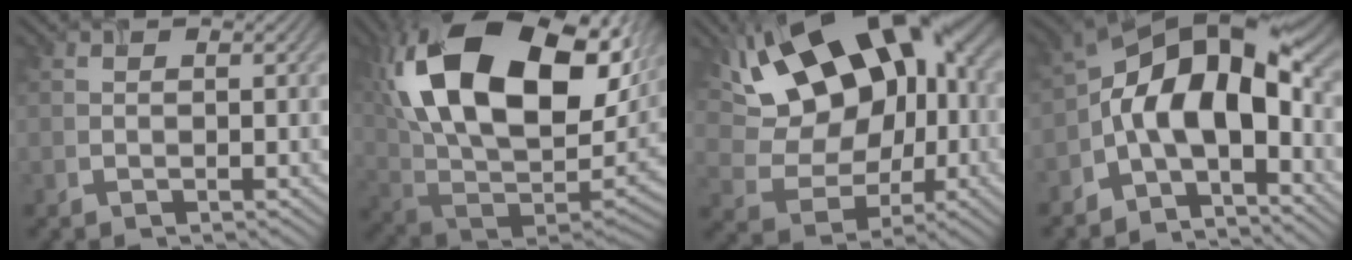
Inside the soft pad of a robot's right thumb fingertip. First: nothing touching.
{"total": 23.4, "force": [8.7, 13.4, 17.1], "torque": [-0.374, 0.031, 0.165]}
{"total": 18.4, "force": [5.2, 11.1, 13.7], "torque": [-0.244, 0.031, 0.085]}
{"total": 13.5, "force": [-2.6, 7.1, 11.2], "torque": [-0.187, 0.011, -0.060]}